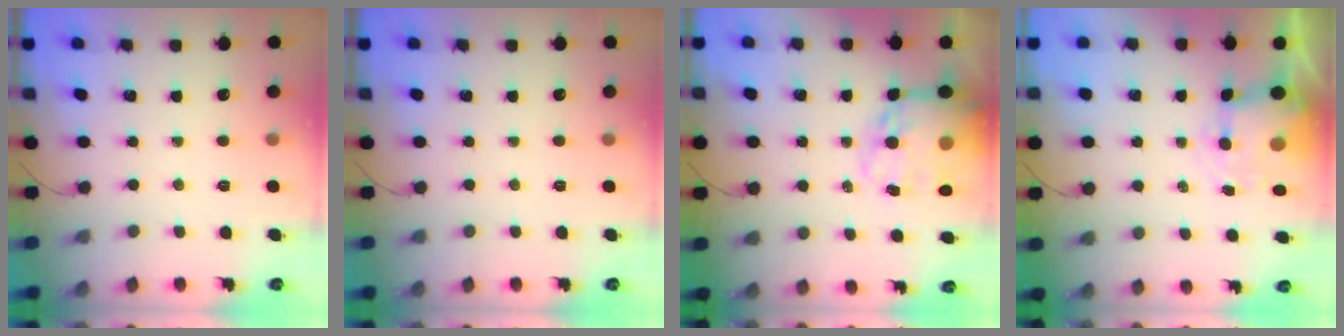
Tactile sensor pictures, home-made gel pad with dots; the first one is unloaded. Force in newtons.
{"total": 0.0}
{"total": 19.7, "press": 19.2, "slide": 4.4}
{"total": 7.0, "press": 6.9, "slide": 1.3}